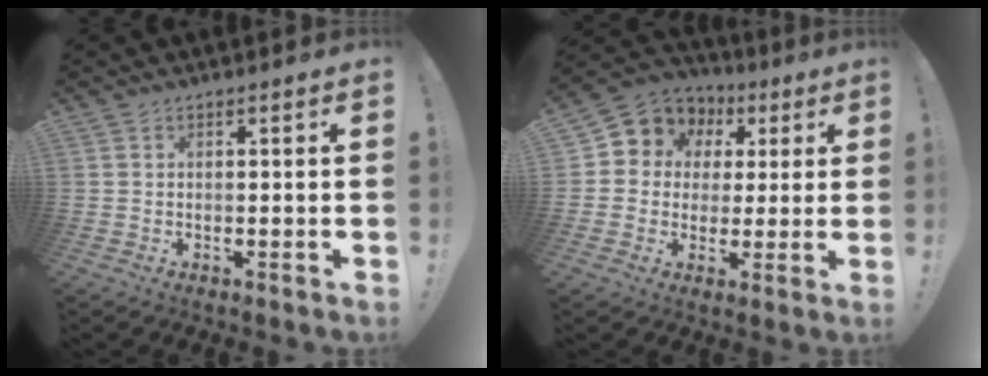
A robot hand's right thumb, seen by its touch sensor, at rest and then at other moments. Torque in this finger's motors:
{"motor_torque": [-0.08, 0.36, 0.10, 0.12, 0.07]}